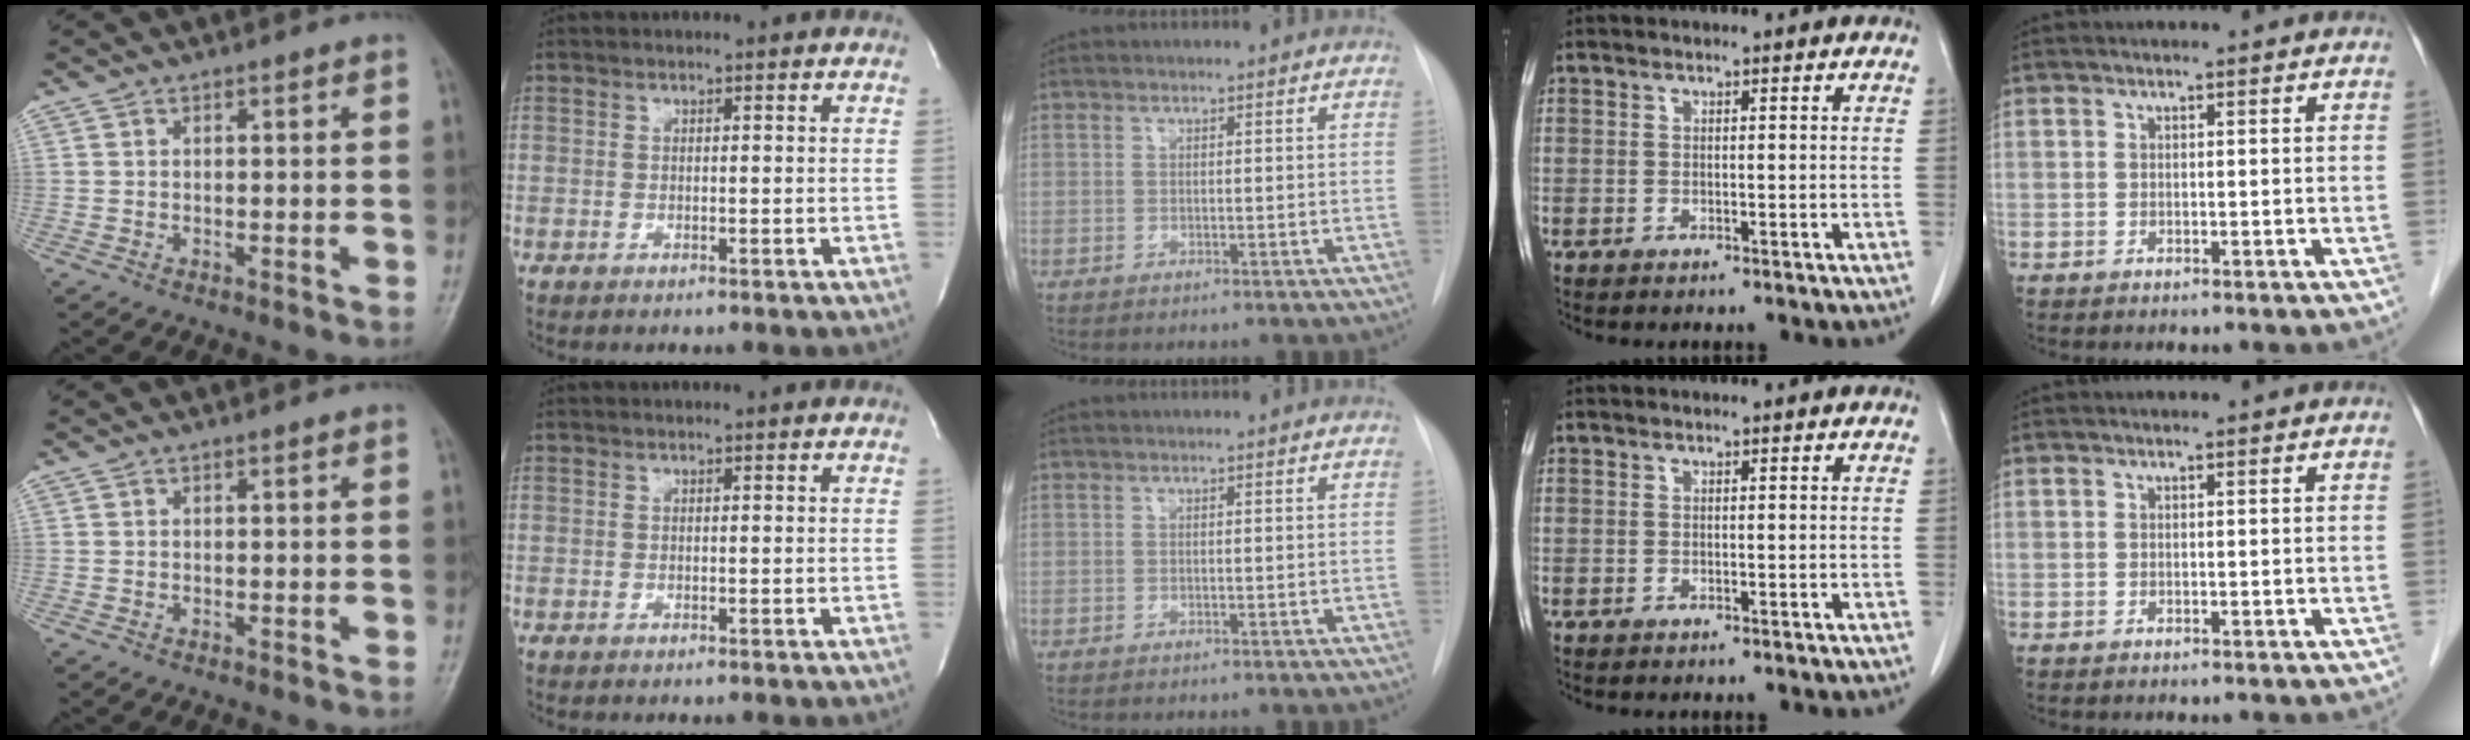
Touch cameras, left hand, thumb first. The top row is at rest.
{}